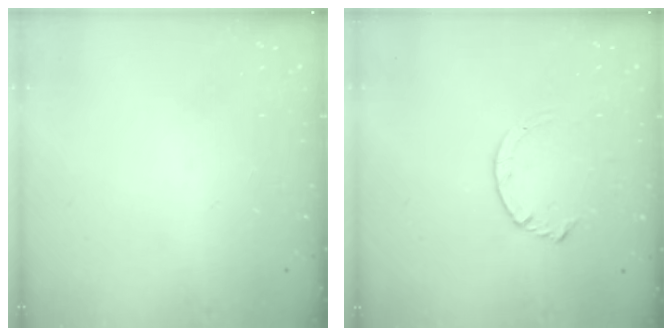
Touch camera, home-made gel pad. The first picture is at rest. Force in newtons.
{"total": 4.4, "press": 4.4, "slide": 0.5}